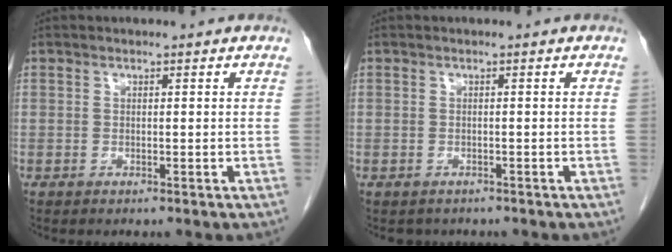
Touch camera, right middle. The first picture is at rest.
{"total": 1.8, "force": [-1.5, 1.1, 0.1], "torque": [-0.005, 0.001, -0.020]}